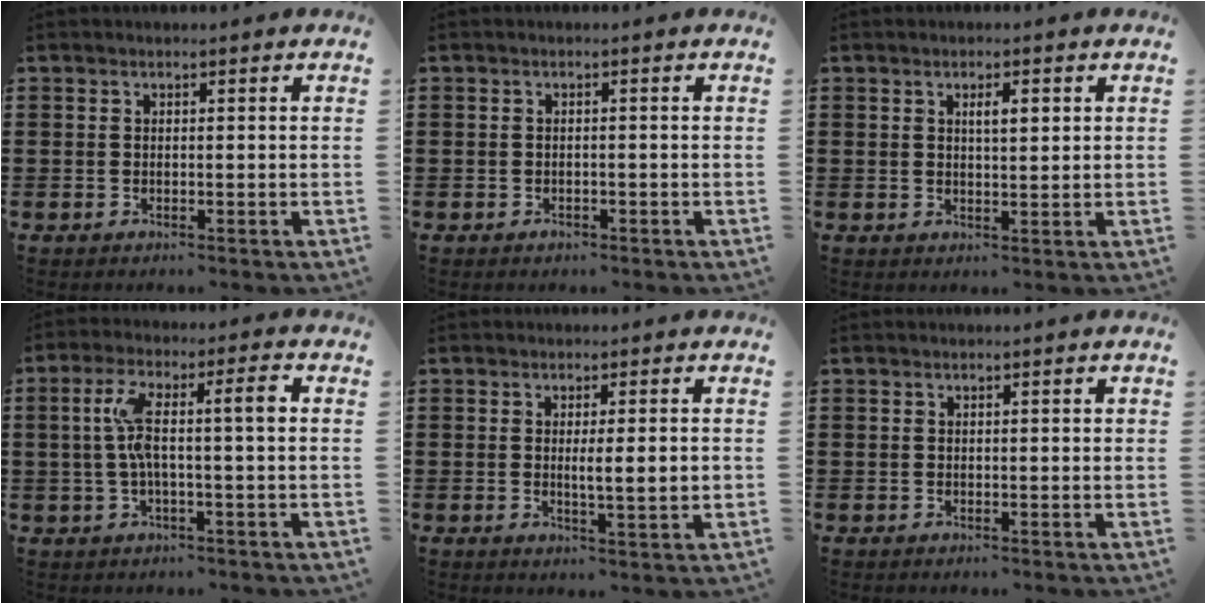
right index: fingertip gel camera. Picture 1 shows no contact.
{"total": 0.9, "force": [-0.6, 0.5, 0.4], "torque": [-0.010, -0.002, -0.012]}
{"total": 2.6, "force": [0.7, 0.7, 2.4], "torque": [-0.039, 0.002, 0.008]}
{"total": 8.3, "force": [0.6, 1.5, 8.1], "torque": [-0.156, 0.007, 0.001]}
{"total": 3.9, "force": [0.1, 0.2, 3.9], "torque": [-0.071, -0.005, 0.000]}
{"total": 0.6, "force": [0.1, 0.0, 0.5], "torque": [-0.010, -0.001, 0.002]}